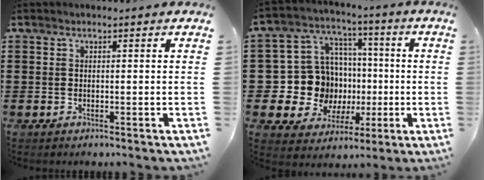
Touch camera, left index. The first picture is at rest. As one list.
[{"total": 12.1, "force": [-1.0, 11.5, 3.6], "torque": [-0.112, -0.004, -0.007]}]